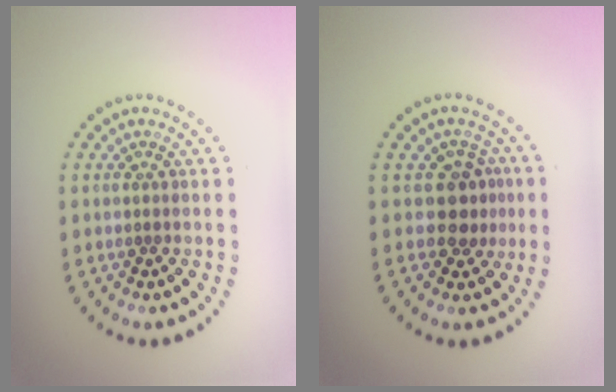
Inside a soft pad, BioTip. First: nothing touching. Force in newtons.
{"total": 2.6, "press": 2.3, "slide": 1.3}